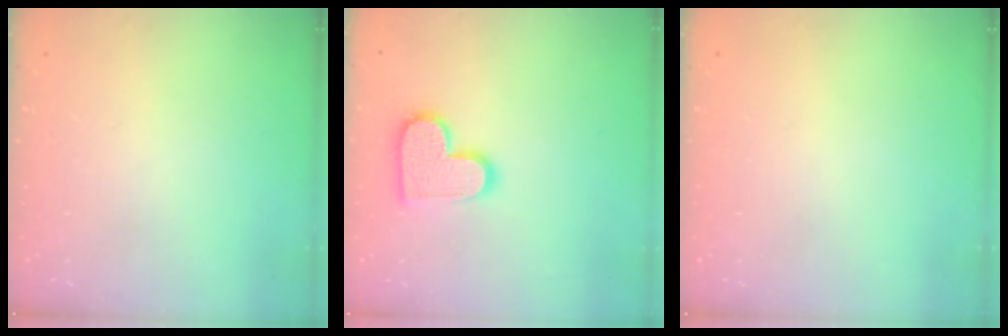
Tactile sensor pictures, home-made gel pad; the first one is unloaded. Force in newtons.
{"total": 13.5, "press": 13.4, "slide": 0.7}
{"total": 0.0}